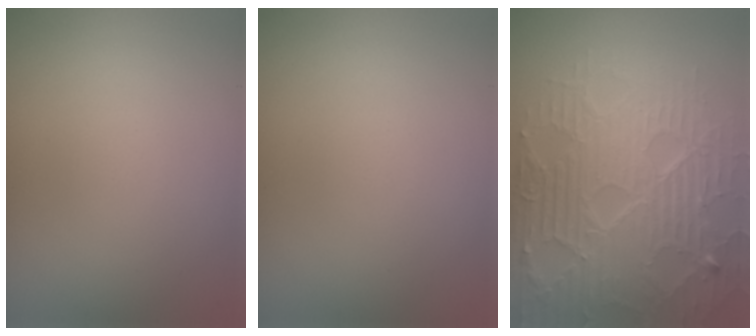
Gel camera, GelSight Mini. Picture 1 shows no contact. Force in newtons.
{"total": 0.0}
{"total": 9.6, "press": 6.4, "slide": 7.1}